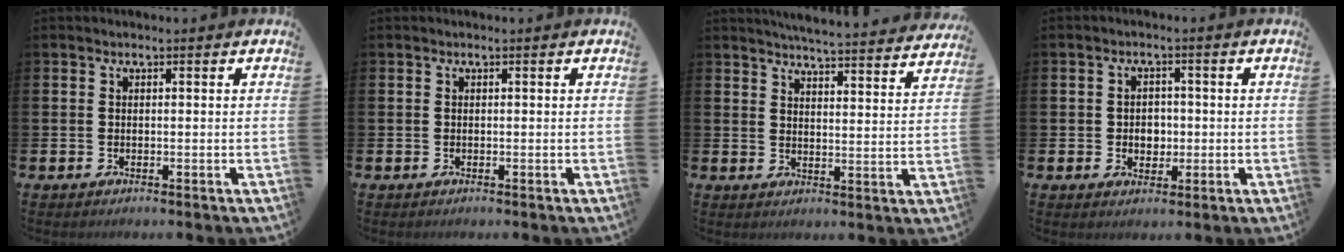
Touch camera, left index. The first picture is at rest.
{"total": 0.0}
{"total": 5.3, "force": [5.3, -0.1, 0.7], "torque": [-0.019, -0.042, 0.090]}
{"total": 2.9, "force": [-0.2, 2.5, 1.5], "torque": [-0.019, 0.003, -0.011]}